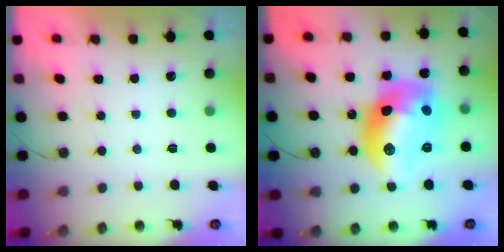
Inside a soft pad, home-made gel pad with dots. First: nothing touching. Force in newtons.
{"total": 18.8, "press": 18.7, "slide": 1.0}